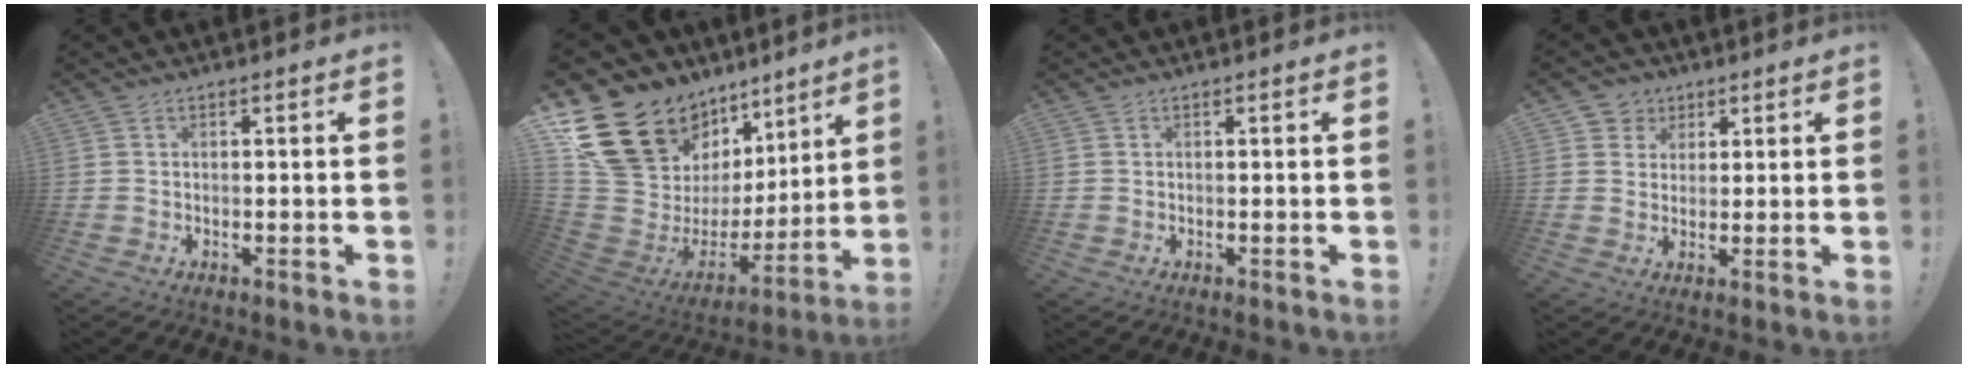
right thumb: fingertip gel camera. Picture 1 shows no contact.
{"total": 22.3, "force": [14.1, 12.8, 11.6], "torque": [-0.159, -0.118, 0.312]}
{"total": 0.0}
{"total": 5.1, "force": [2.1, 4.6, 0.5], "torque": [-0.005, -0.011, 0.039]}